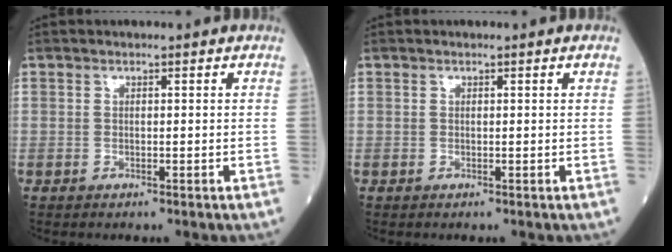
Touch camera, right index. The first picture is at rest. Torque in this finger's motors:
{"motor_torque": [0.17, 0.00, 0.10, 0.01]}